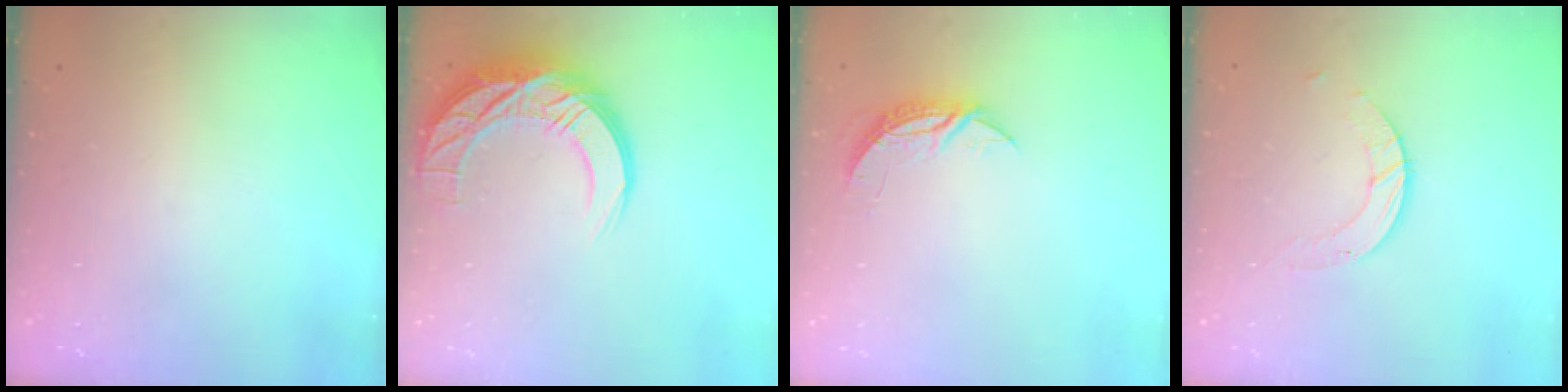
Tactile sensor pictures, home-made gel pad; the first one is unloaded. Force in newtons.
{"total": 15.9, "press": 15.9, "slide": 1.2}
{"total": 5.2, "press": 5.2, "slide": 0.3}
{"total": 3.0, "press": 3.0, "slide": 0.3}